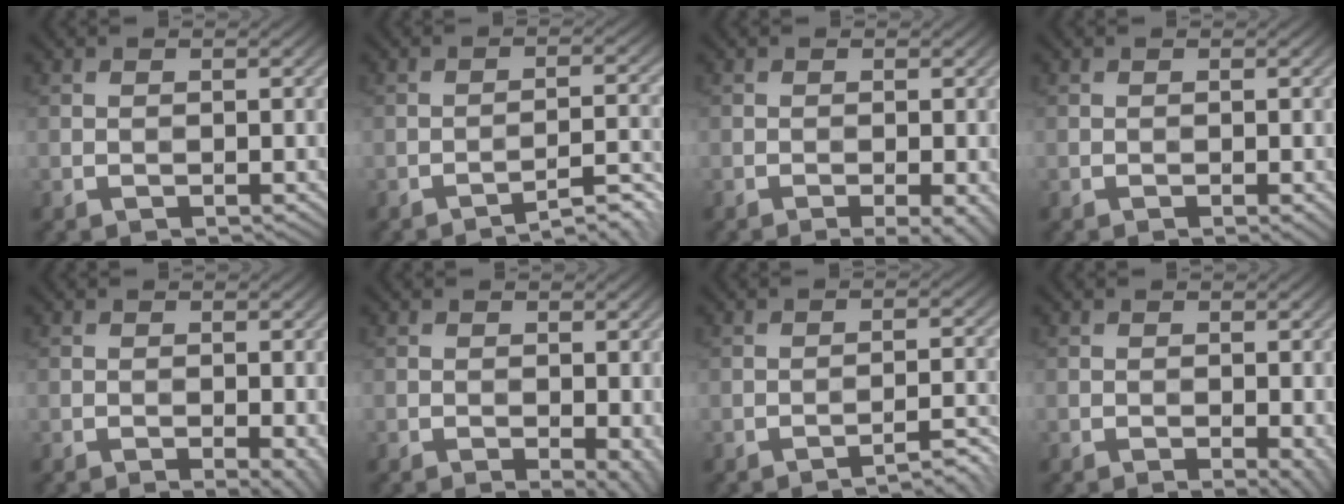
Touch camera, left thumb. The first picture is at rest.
{"total": 5.0, "force": [-4.0, 0.5, 3.0], "torque": [-0.048, 0.019, -0.060]}
{"total": 3.0, "force": [-1.4, 0.5, 2.6], "torque": [-0.036, 0.000, -0.021]}
{"total": 0.7, "force": [-0.2, 0.1, 0.6], "torque": [-0.011, -0.004, -0.005]}
{"total": 2.2, "force": [-0.7, 0.7, 2.0], "torque": [-0.026, -0.007, -0.007]}
{"total": 3.0, "force": [-0.8, 1.4, 2.6], "torque": [-0.030, -0.007, -0.007]}
{"total": 3.9, "force": [-3.2, 0.3, 2.3], "torque": [-0.035, 0.018, -0.050]}
{"total": 2.1, "force": [-0.6, 0.9, 1.9], "torque": [-0.022, -0.007, -0.004]}